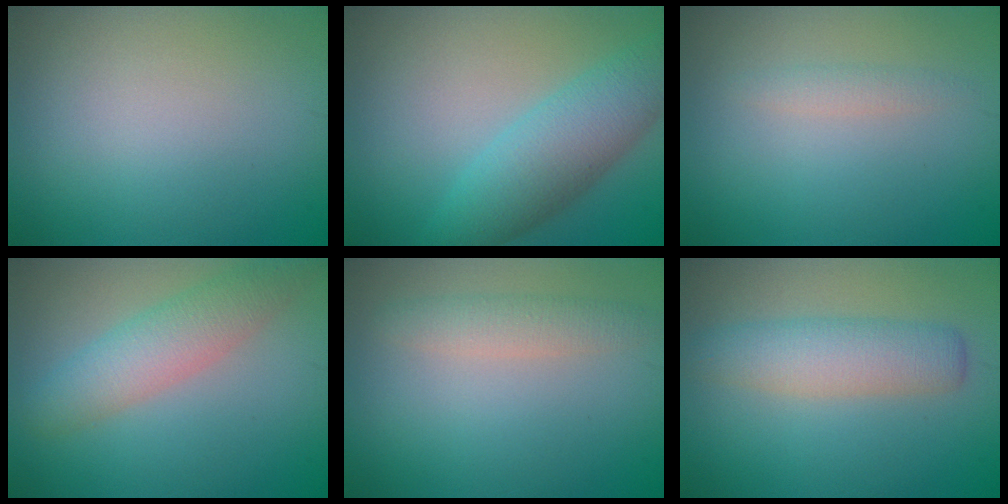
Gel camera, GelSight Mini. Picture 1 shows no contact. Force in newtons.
{"total": 5.7, "press": 5.7, "slide": 0.1}
{"total": 1.1, "press": 1.1, "slide": 0.1}
{"total": 4.0, "press": 4.0, "slide": 0.1}
{"total": 2.1, "press": 2.1, "slide": 0.0}
{"total": 4.1, "press": 4.1, "slide": 0.2}